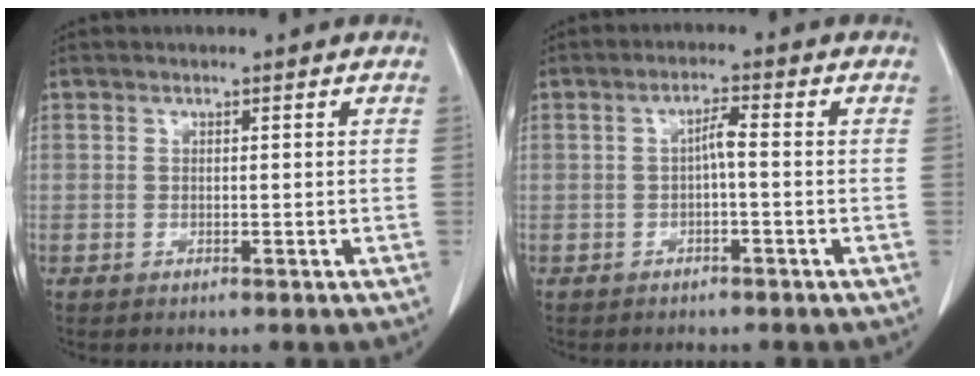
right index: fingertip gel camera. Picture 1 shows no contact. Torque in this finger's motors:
{"motor_torque": [0.40, -0.17, 0.20, 0.04]}